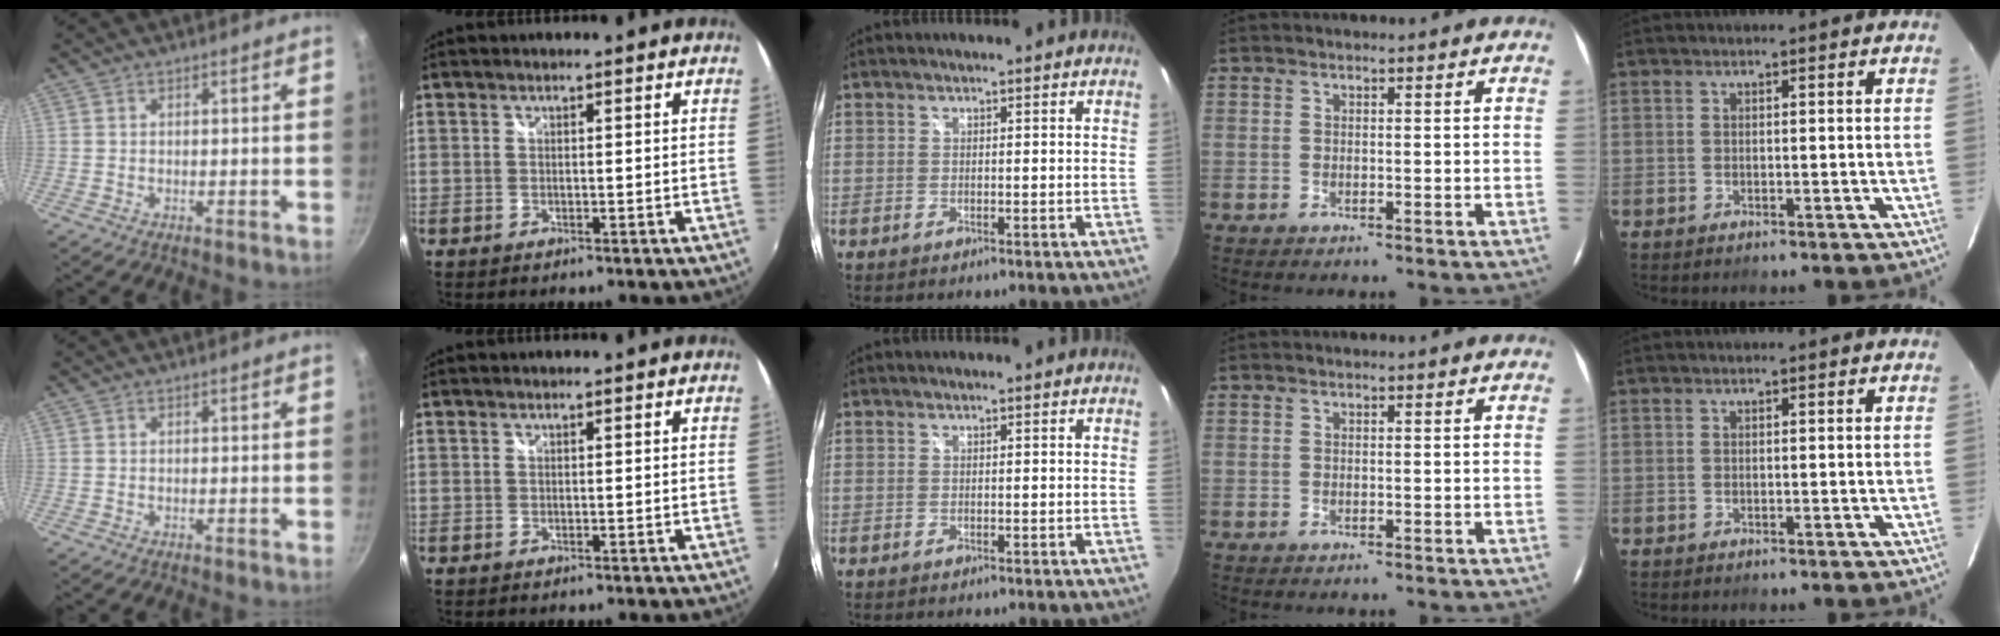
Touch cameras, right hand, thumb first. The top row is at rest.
{}